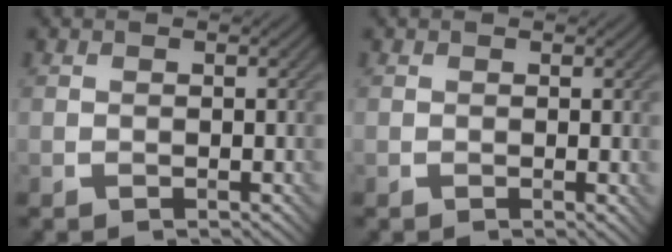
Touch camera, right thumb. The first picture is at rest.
{"total": 0.7, "force": [0.1, 0.1, 0.7], "torque": [-0.009, -0.003, 0.000]}